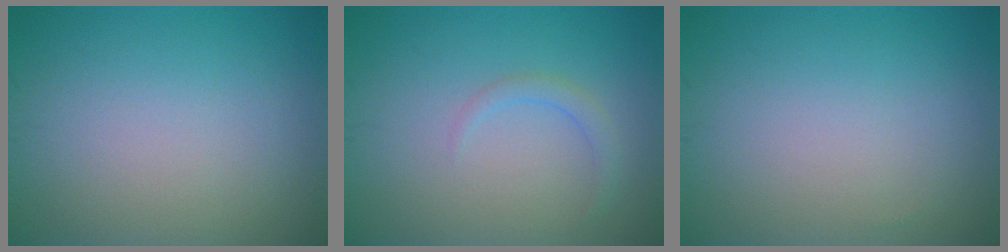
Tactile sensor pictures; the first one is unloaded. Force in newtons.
{"total": 1.3, "press": 1.3, "slide": 0.1}
{"total": 0.0}